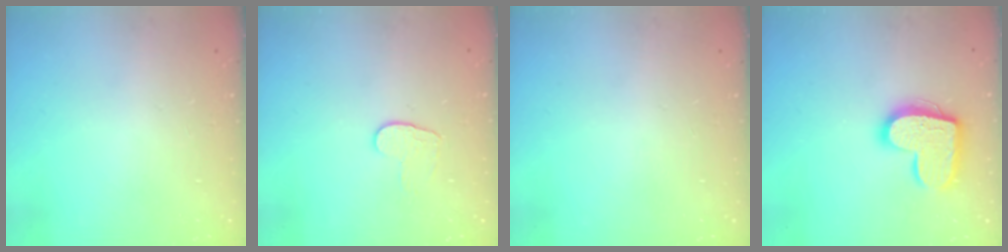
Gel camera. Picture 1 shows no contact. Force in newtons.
{"total": 5.3, "press": 5.3, "slide": 0.5}
{"total": 0.0}
{"total": 16.4, "press": 16.4, "slide": 1.2}